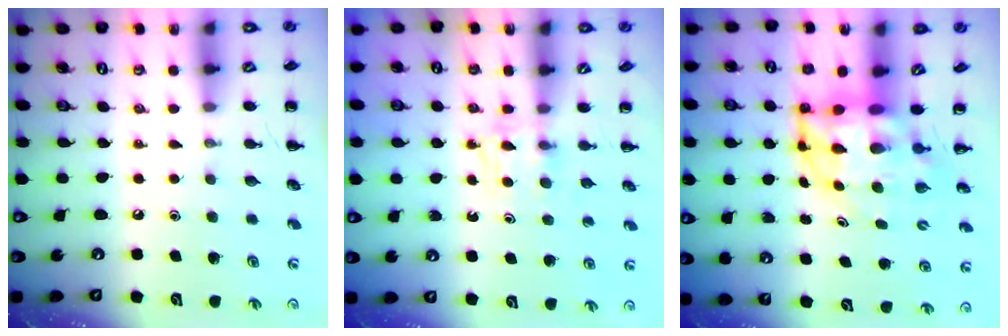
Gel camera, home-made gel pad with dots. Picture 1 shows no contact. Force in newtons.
{"total": 3.6, "press": 3.3, "slide": 1.3}
{"total": 7.3, "press": 7.0, "slide": 1.9}